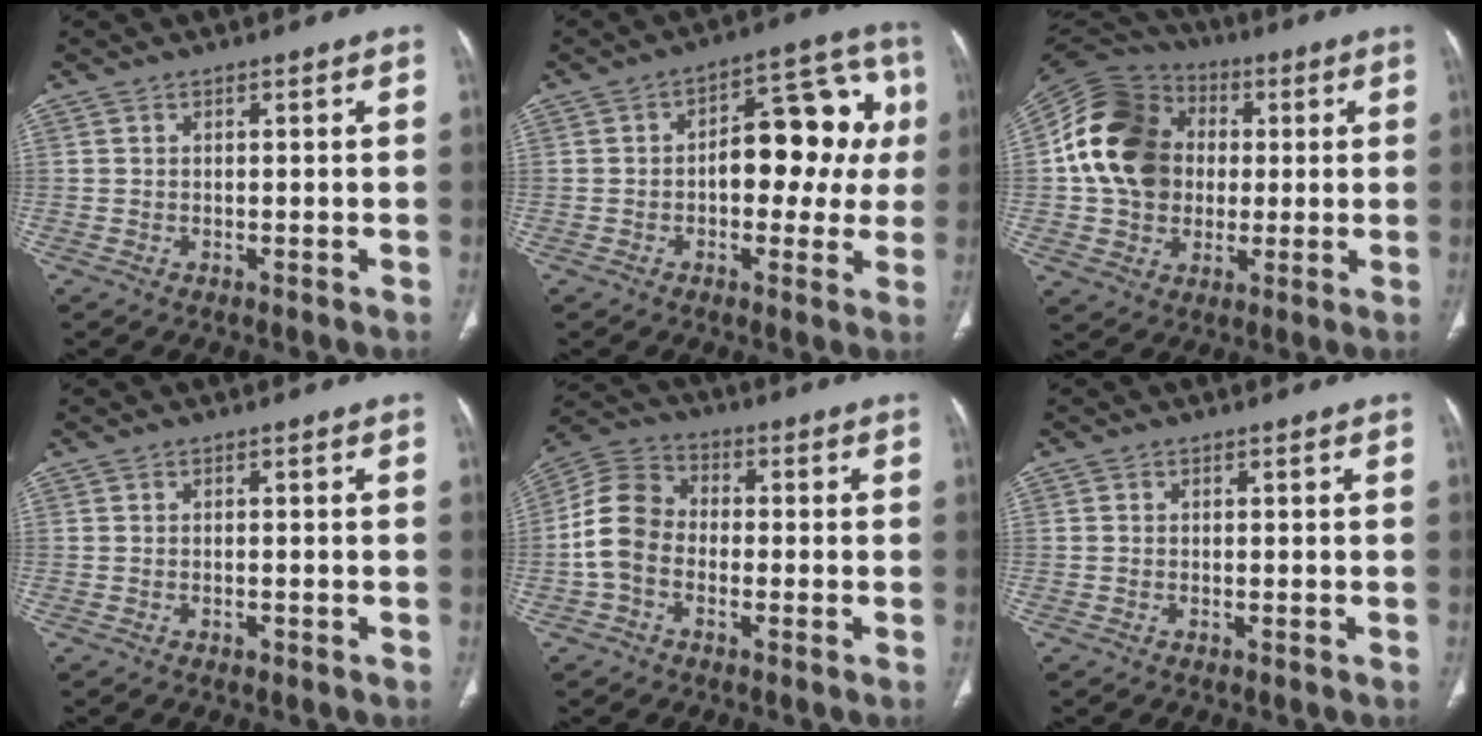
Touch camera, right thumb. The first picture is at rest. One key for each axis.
{"total": 15.8, "fx": 0.8, "fy": 8.7, "fz": 13.2, "tx": -0.118, "ty": 0.042, "tz": 0.007}
{"total": 18.8, "fx": 1.6, "fy": 15.2, "fz": 11.0, "tx": -0.185, "ty": 0.020, "tz": 0.024}
{"total": 0.8, "fx": -0.5, "fy": 0.4, "fz": 0.5, "tx": -0.005, "ty": 0.003, "tz": -0.008}
{"total": 9.7, "fx": -1.9, "fy": 7.1, "fz": 6.3, "tx": -0.118, "ty": 0.032, "tz": -0.051}
{"total": 0.0}